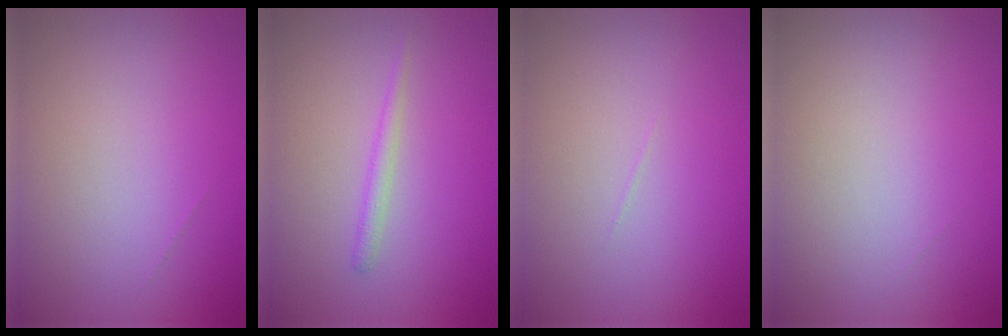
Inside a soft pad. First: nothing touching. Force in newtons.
{"total": 1.2, "press": 1.2, "slide": 0.0}
{"total": 0.0}
{"total": 0.0}